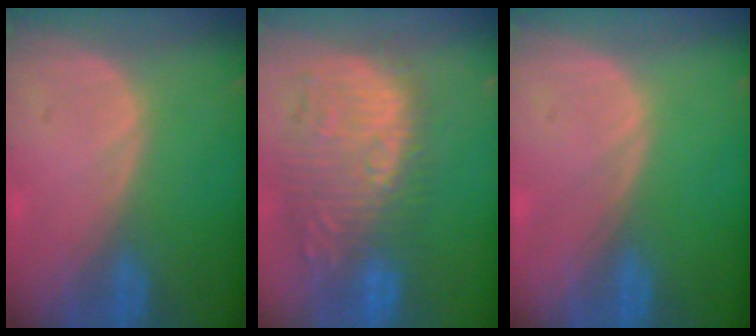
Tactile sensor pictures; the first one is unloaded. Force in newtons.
{"total": 12.1, "press": 11.3, "slide": 4.3}
{"total": 0.0}